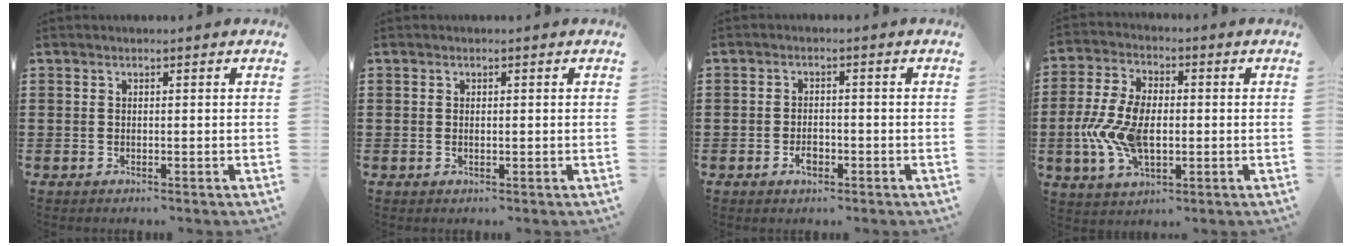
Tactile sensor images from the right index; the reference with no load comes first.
{"total": 0.6, "force": [0.1, 0.1, 0.6], "torque": [-0.013, -0.003, 0.004]}
{"total": 2.5, "force": [-1.0, 1.2, 1.9], "torque": [-0.037, -0.001, -0.018]}
{"total": 9.7, "force": [-1.4, 5.4, 7.9], "torque": [-0.188, -0.003, -0.028]}